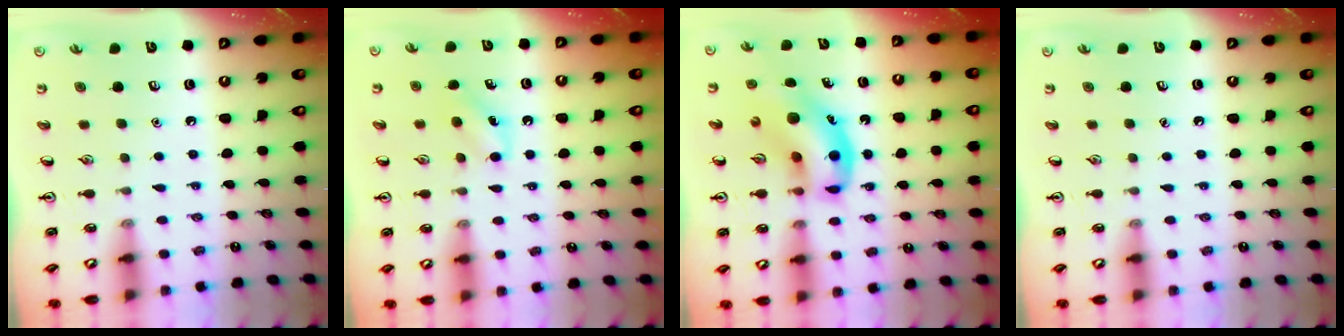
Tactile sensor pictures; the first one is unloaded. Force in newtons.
{"total": 7.5, "press": 7.3, "slide": 1.8}
{"total": 12.3, "press": 11.9, "slide": 3.2}
{"total": 0.0}